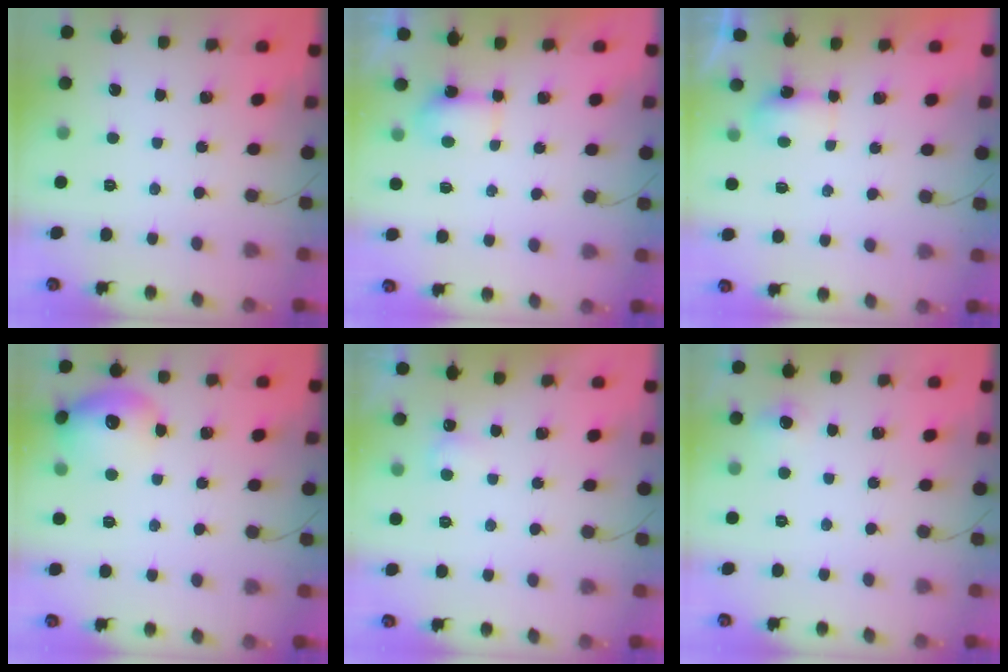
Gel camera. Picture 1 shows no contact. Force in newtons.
{"total": 4.7, "press": 4.6, "slide": 0.9}
{"total": 4.3, "press": 4.2, "slide": 1.0}
{"total": 15.3, "press": 15.3, "slide": 1.4}
{"total": 2.4, "press": 2.4, "slide": 0.6}
{"total": 4.3, "press": 4.0, "slide": 1.6}